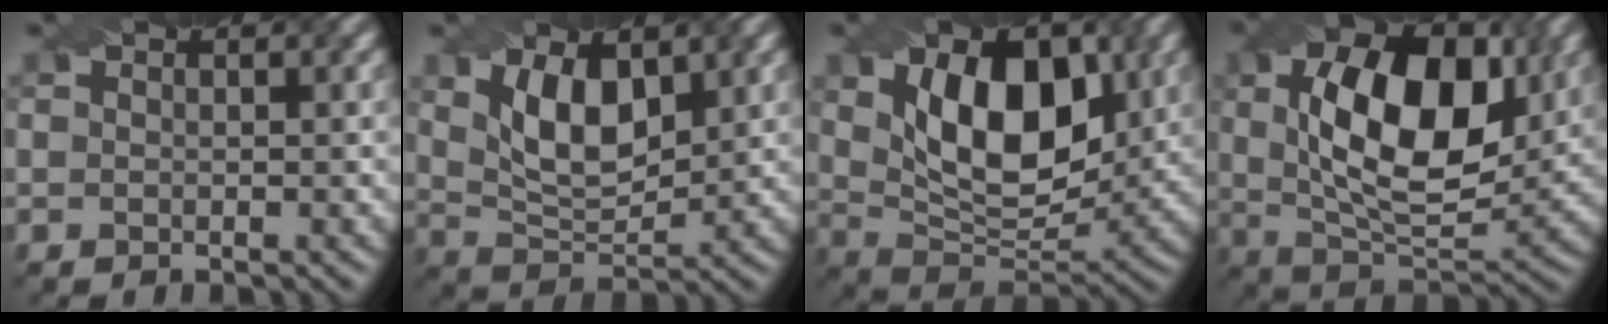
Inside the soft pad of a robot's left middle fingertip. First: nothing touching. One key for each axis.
{"total": 5.7, "fx": 1.7, "fy": 2.9, "fz": 4.6, "tx": -0.094, "ty": 0.001, "tz": 0.036}
{"total": 10.1, "fx": 2.3, "fy": 5.8, "fz": 8.0, "tx": -0.130, "ty": 0.000, "tz": 0.036}
{"total": 11.9, "fx": 2.3, "fy": 6.1, "fz": 9.9, "tx": -0.151, "ty": 0.009, "tz": 0.035}